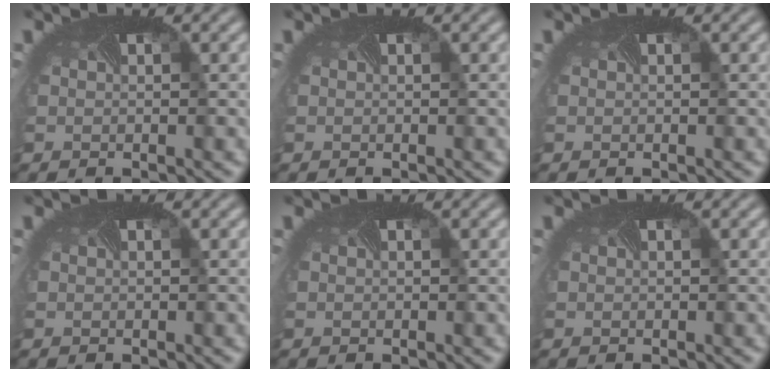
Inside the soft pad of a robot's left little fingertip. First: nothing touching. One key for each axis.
{"total": 0.0}
{"total": 0.0}
{"total": 0.0}
{"total": 0.0}
{"total": 0.0}